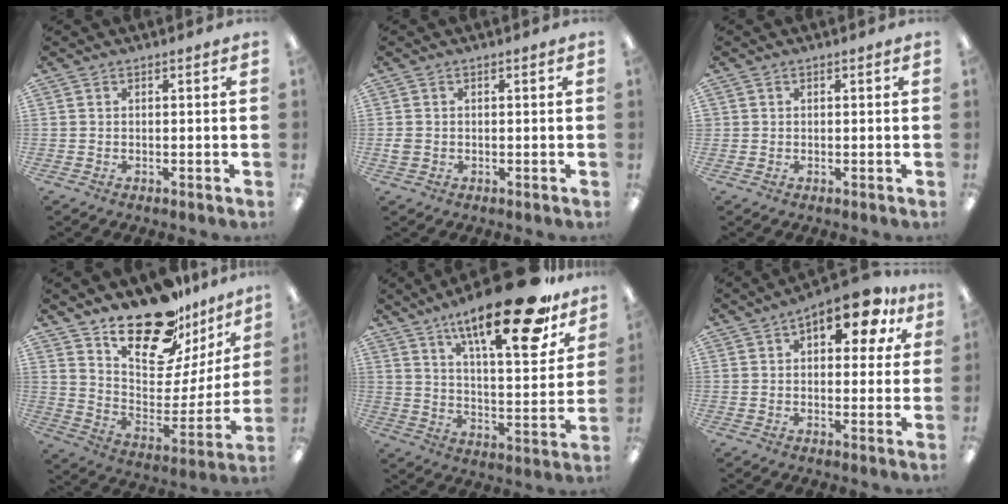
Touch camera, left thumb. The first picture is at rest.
{"total": 1.7, "force": [-0.2, 1.6, 0.6], "torque": [-0.001, 0.000, -0.006]}
{"total": 0.7, "force": [0.1, 0.5, -0.4], "torque": [0.008, 0.000, 0.003]}
{"total": 21.3, "force": [17.0, 8.9, 9.2], "torque": [-0.145, -0.127, 0.300]}
{"total": 24.2, "force": [16.1, 6.9, 16.7], "torque": [-0.249, -0.102, 0.257]}
{"total": 11.3, "force": [5.9, 5.1, 8.1], "torque": [-0.102, -0.023, 0.095]}